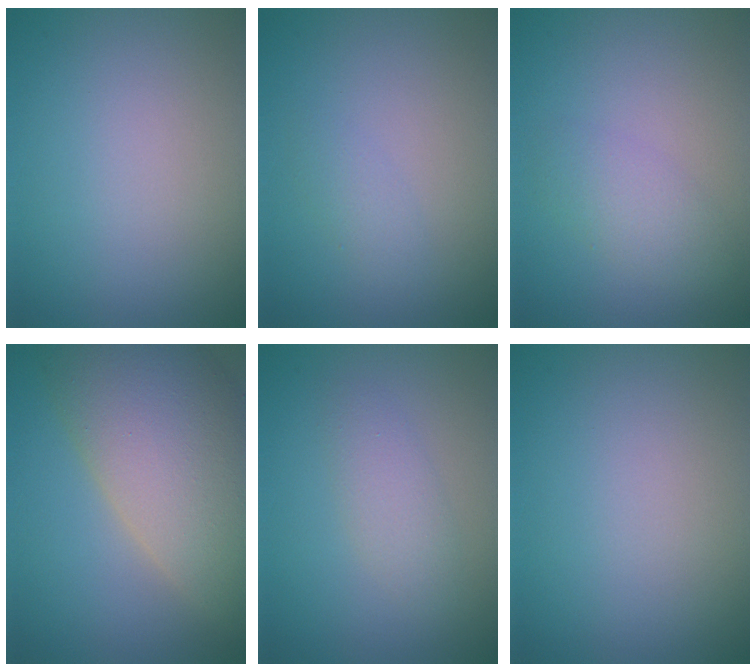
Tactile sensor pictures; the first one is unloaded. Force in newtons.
{"total": 1.2, "press": 1.2, "slide": 0.0}
{"total": 2.4, "press": 2.4, "slide": 0.1}
{"total": 13.0, "press": 13.0, "slide": 1.0}
{"total": 2.0, "press": 2.0, "slide": 0.1}
{"total": 0.0}